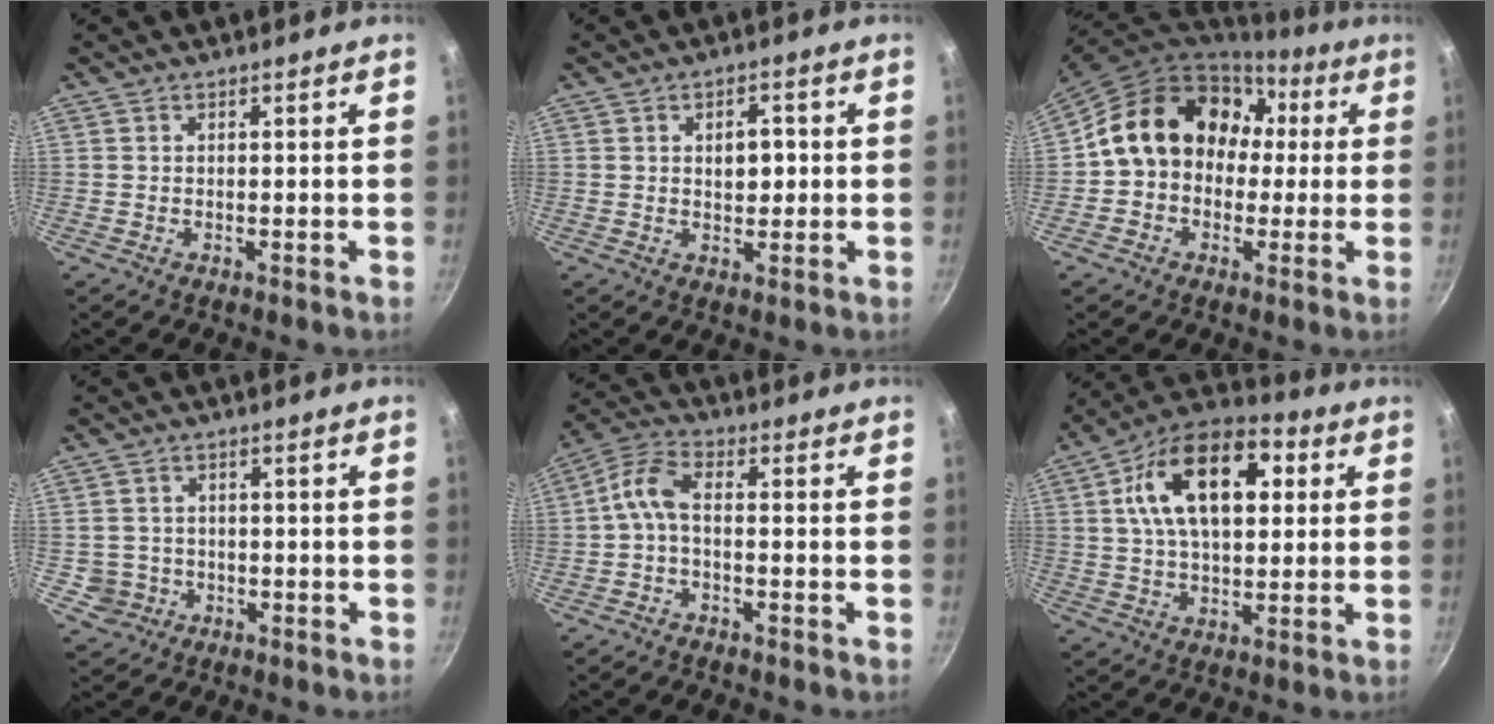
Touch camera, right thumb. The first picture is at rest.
{"total": 4.6, "force": [0.5, 2.8, 3.6], "torque": [-0.032, 0.004, 0.007]}
{"total": 17.6, "force": [2.0, 14.4, 10.0], "torque": [-0.127, 0.057, 0.023]}
{"total": 4.1, "force": [-0.9, 3.9, 0.3], "torque": [0.013, 0.015, -0.005]}
{"total": 5.6, "force": [-1.2, 2.7, 4.8], "torque": [-0.112, 0.029, -0.035]}
{"total": 19.5, "force": [4.9, 11.4, 15.0], "torque": [-0.230, 0.015, 0.065]}